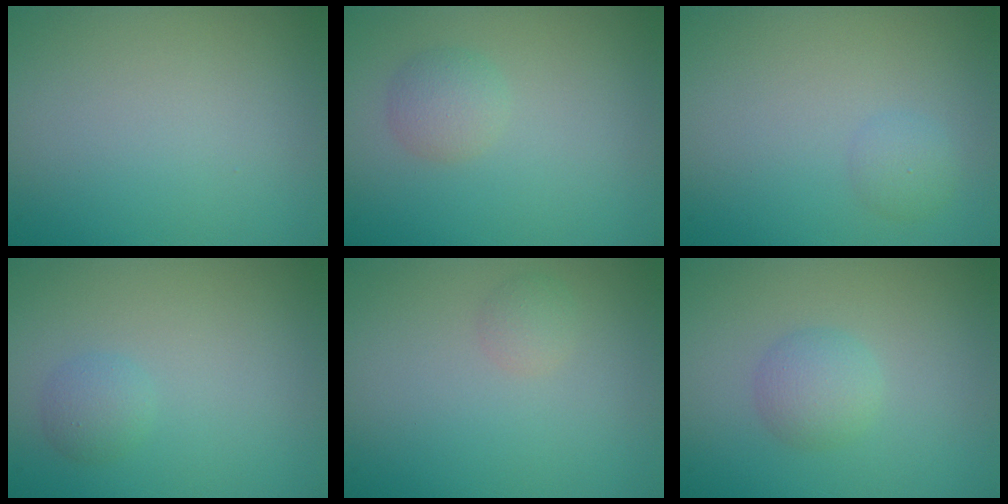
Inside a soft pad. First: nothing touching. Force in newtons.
{"total": 1.7, "press": 1.7, "slide": 0.1}
{"total": 1.4, "press": 1.4, "slide": 0.1}
{"total": 1.4, "press": 1.4, "slide": 0.1}
{"total": 1.1, "press": 1.1, "slide": 0.1}
{"total": 2.1, "press": 2.1, "slide": 0.1}